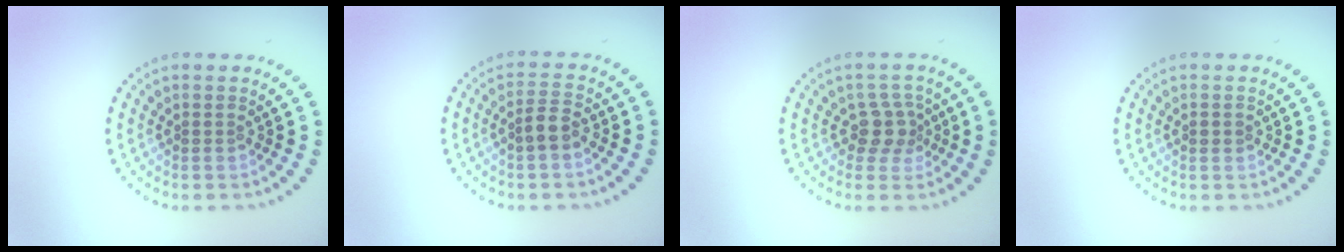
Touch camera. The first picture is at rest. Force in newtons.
{"total": 2.0, "press": 1.8, "slide": 0.9}
{"total": 2.5, "press": 2.1, "slide": 1.4}
{"total": 0.8, "press": 0.8, "slide": 0.0}